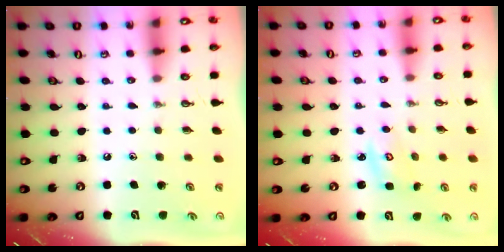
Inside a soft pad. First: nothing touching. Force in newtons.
{"total": 2.8, "press": 2.8, "slide": 0.3}